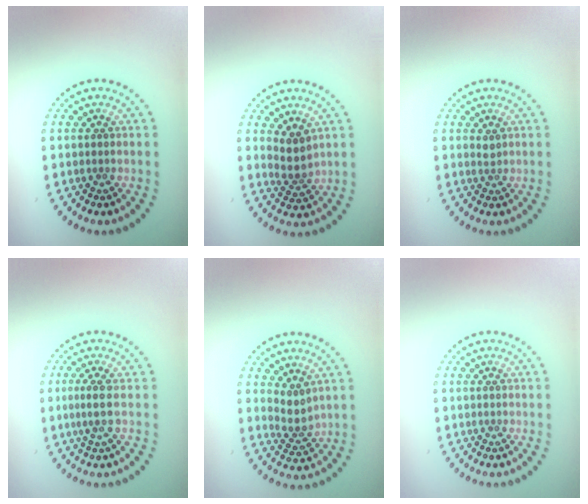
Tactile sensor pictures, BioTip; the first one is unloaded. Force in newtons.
{"total": 2.3, "press": 1.9, "slide": 1.4}
{"total": 0.7, "press": 0.4, "slide": 0.5}
{"total": 2.0, "press": 1.4, "slide": 1.4}
{"total": 2.2, "press": 1.7, "slide": 1.3}
{"total": 0.0}